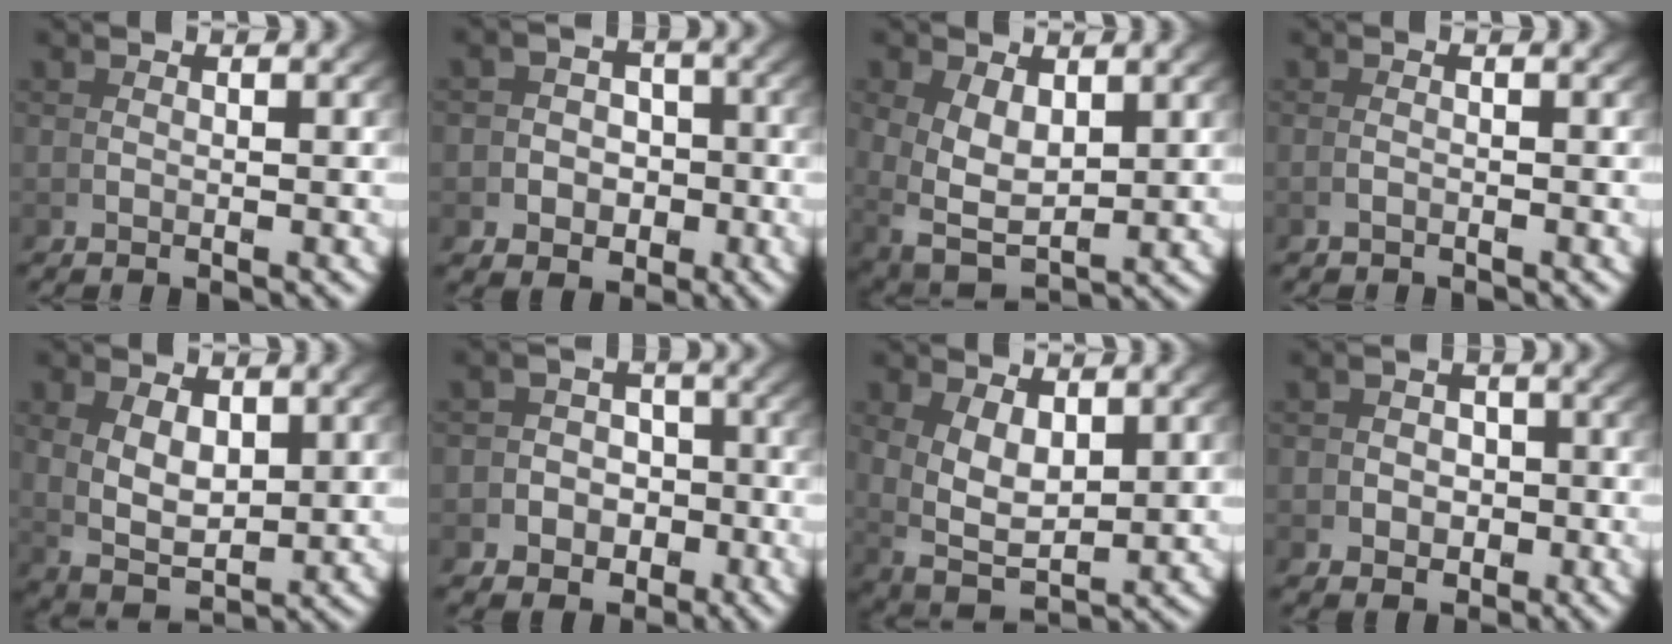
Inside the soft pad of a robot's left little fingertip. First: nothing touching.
{"total": 5.3, "force": [-1.6, 4.5, 2.3], "torque": [-0.026, -0.020, -0.026]}
{"total": 5.9, "force": [0.2, 4.2, 4.1], "torque": [-0.106, -0.038, 0.026]}
{"total": 0.7, "force": [-0.5, -0.6, 0.0], "torque": [-0.003, 0.002, -0.009]}
{"total": 6.2, "force": [1.0, 4.1, 4.6], "torque": [-0.095, -0.021, 0.030]}
{"total": 6.6, "force": [-2.5, 5.6, 2.5], "torque": [-0.037, -0.026, -0.042]}
{"total": 6.3, "force": [1.1, 4.2, 4.6], "torque": [-0.108, -0.030, 0.036]}
{"total": 3.2, "force": [-0.6, 2.7, 1.6], "torque": [-0.010, -0.006, -0.010]}